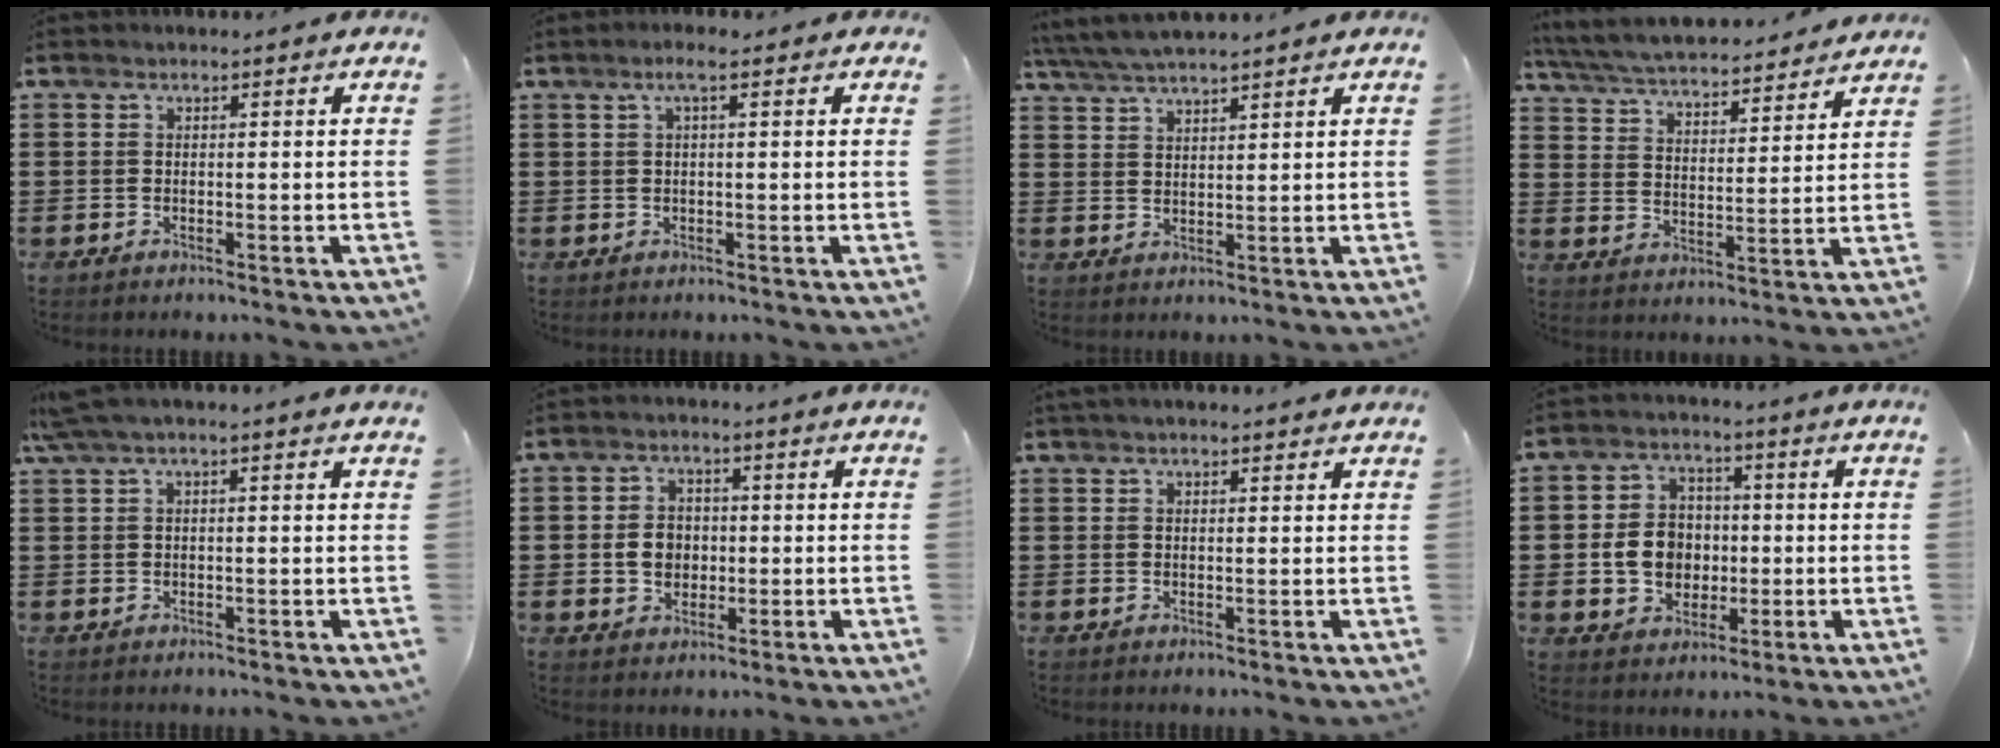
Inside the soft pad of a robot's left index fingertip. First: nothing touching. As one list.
[{"total": 2.4, "force": [1.0, 0.3, 2.2], "torque": [-0.045, 0.005, 0.015]}, {"total": 4.0, "force": [3.7, 0.1, 1.4], "torque": [-0.039, -0.010, 0.067]}, {"total": 5.6, "force": [5.5, 0.1, 1.1], "torque": [-0.050, -0.035, 0.092]}, {"total": 2.4, "force": [1.4, 0.0, 1.9], "torque": [-0.049, -0.003, 0.022]}, {"total": 4.4, "force": [-0.3, 3.6, 2.5], "torque": [-0.051, 0.007, -0.010]}, {"total": 1.4, "force": [1.3, 0.2, 0.5], "torque": [-0.012, 0.002, 0.025]}, {"total": 7.2, "force": [-0.4, 6.2, 3.6], "torque": [-0.090, 0.011, -0.011]}]